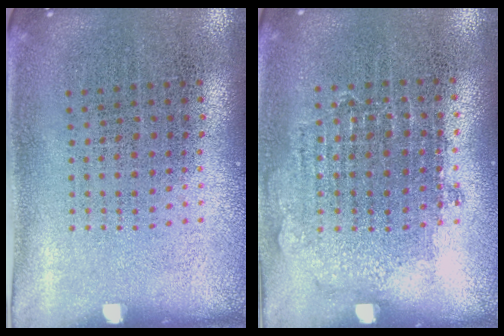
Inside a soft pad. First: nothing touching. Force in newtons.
{"total": 0.9, "press": 0.8, "slide": 0.4}